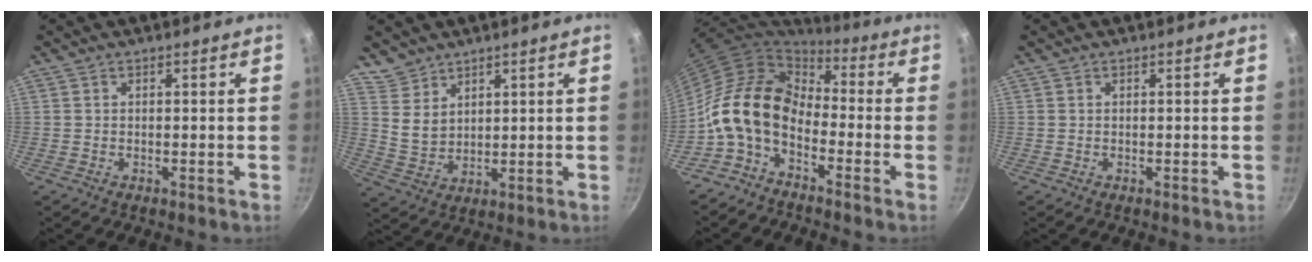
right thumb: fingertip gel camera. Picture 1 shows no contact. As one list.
[{"total": 6.1, "force": [4.6, 3.9, 1.1], "torque": [0.000, -0.019, 0.098]}, {"total": 13.1, "force": [-3.8, 8.7, 9.0], "torque": [-0.145, 0.047, -0.095]}, {"total": 0.0}]